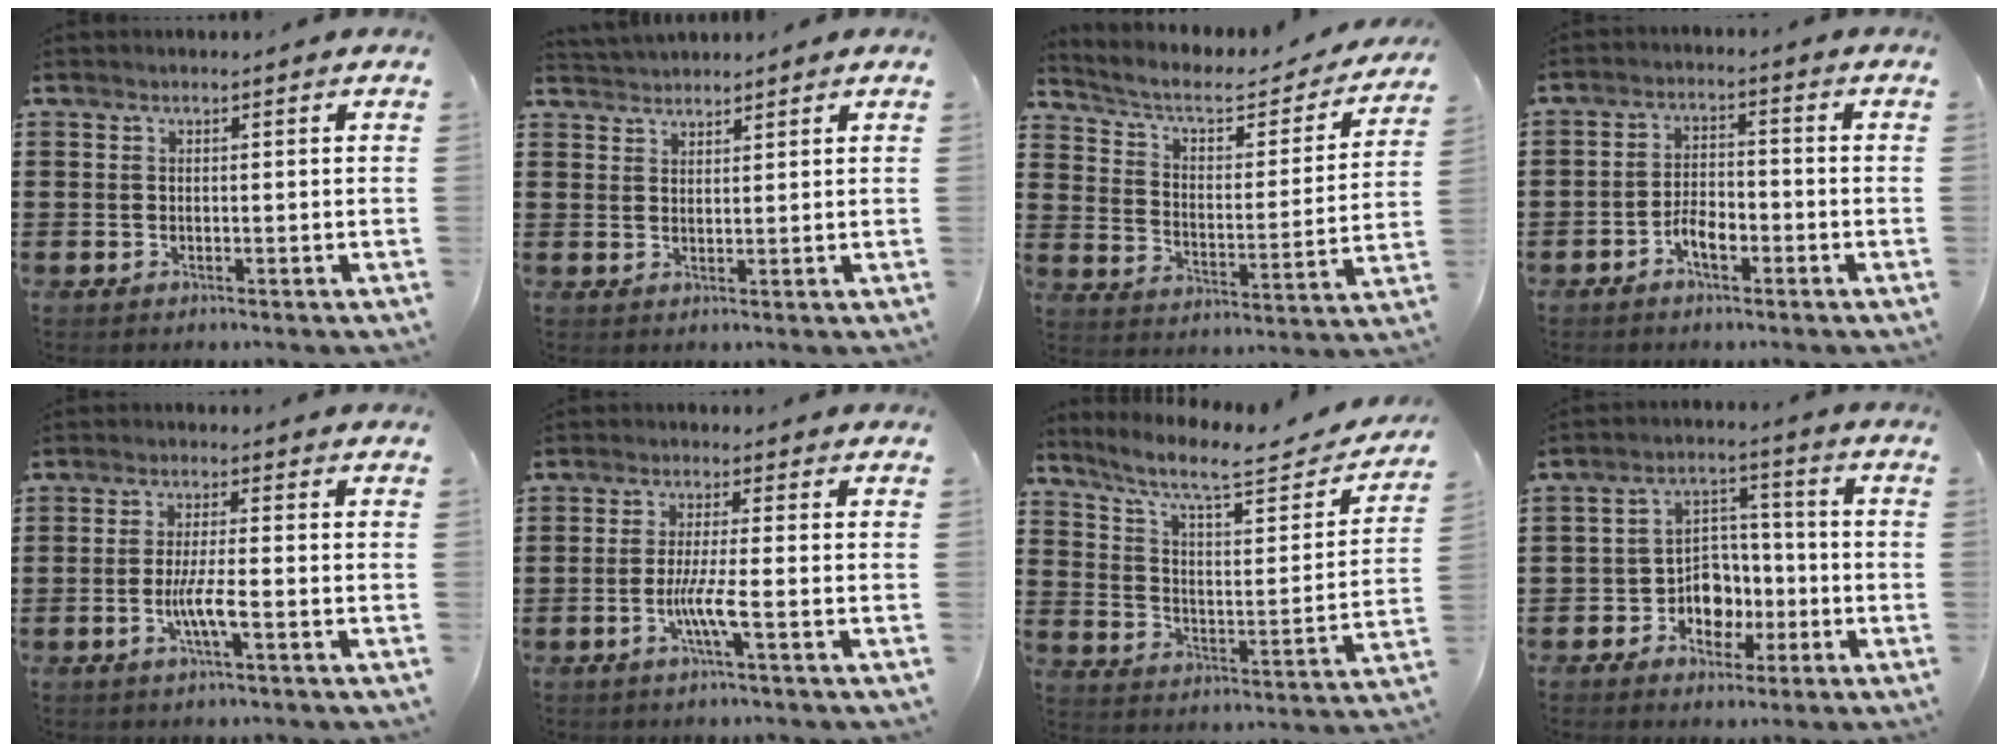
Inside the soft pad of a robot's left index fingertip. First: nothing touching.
{"total": 2.2, "force": [2.1, 0.3, -0.3], "torque": [-0.001, 0.000, 0.043]}
{"total": 5.2, "force": [4.0, 2.0, 2.7], "torque": [-0.073, -0.023, 0.061]}
{"total": 3.9, "force": [-2.1, 1.7, 2.8], "torque": [-0.057, 0.004, -0.043]}
{"total": 4.9, "force": [-1.5, 0.4, 4.7], "torque": [-0.093, -0.007, -0.031]}
{"total": 5.1, "force": [-1.7, 0.0, 4.8], "torque": [-0.096, -0.013, -0.035]}
{"total": 8.8, "force": [7.0, 1.0, 5.3], "torque": [-0.123, -0.044, 0.112]}
{"total": 6.3, "force": [-2.0, 5.3, 2.6], "torque": [-0.050, 0.015, -0.037]}